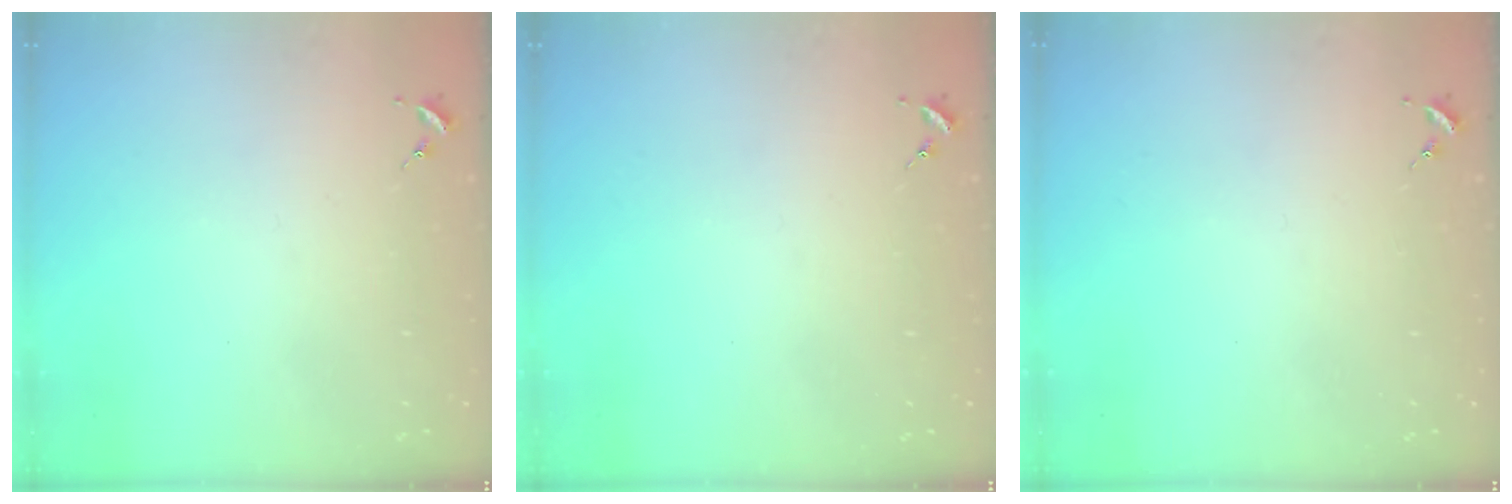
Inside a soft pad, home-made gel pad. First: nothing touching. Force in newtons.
{"total": 0.0}
{"total": 0.0}